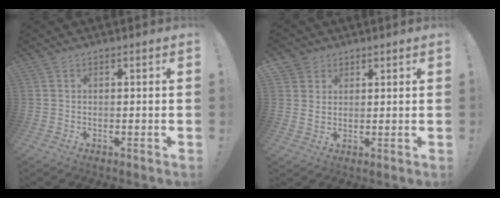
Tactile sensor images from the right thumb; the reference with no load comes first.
{"total": 4.2, "force": [2.4, 3.4, 0.4], "torque": [0.002, -0.013, 0.044]}